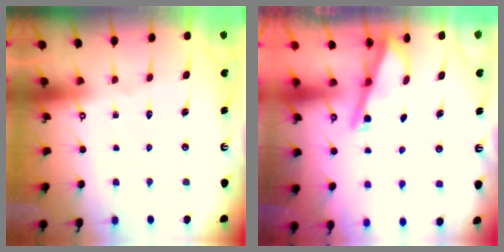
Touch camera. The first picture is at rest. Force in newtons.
{"total": 2.9, "press": 2.9, "slide": 0.2}